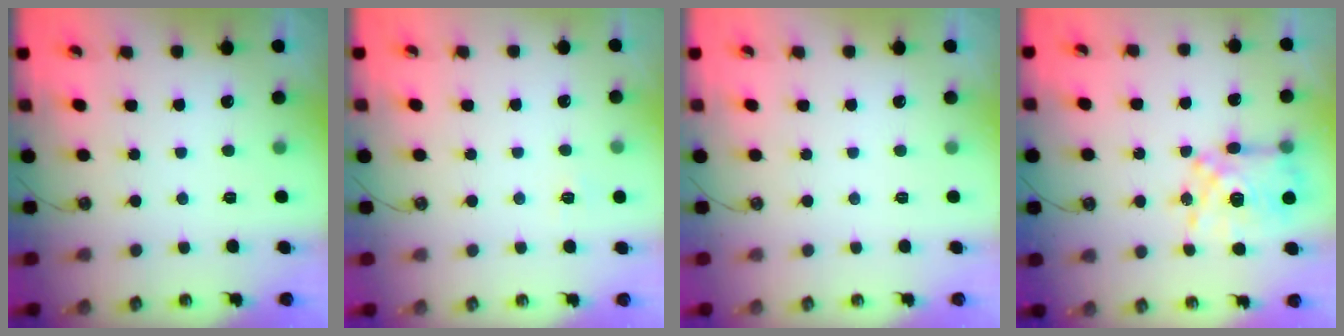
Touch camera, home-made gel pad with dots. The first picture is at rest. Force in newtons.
{"total": 3.8, "press": 3.7, "slide": 0.7}
{"total": 0.0}
{"total": 13.1, "press": 13.1, "slide": 1.1}